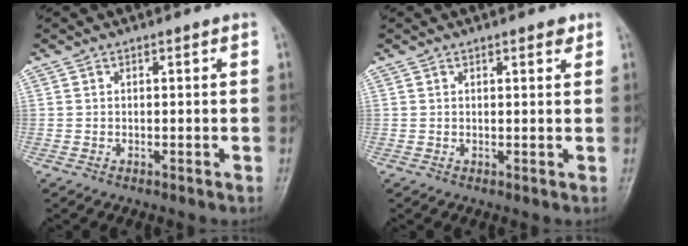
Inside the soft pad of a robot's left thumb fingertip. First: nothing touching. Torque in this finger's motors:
{"motor_torque": [-0.06, 0.02, -0.19, 0.10, 0.02]}